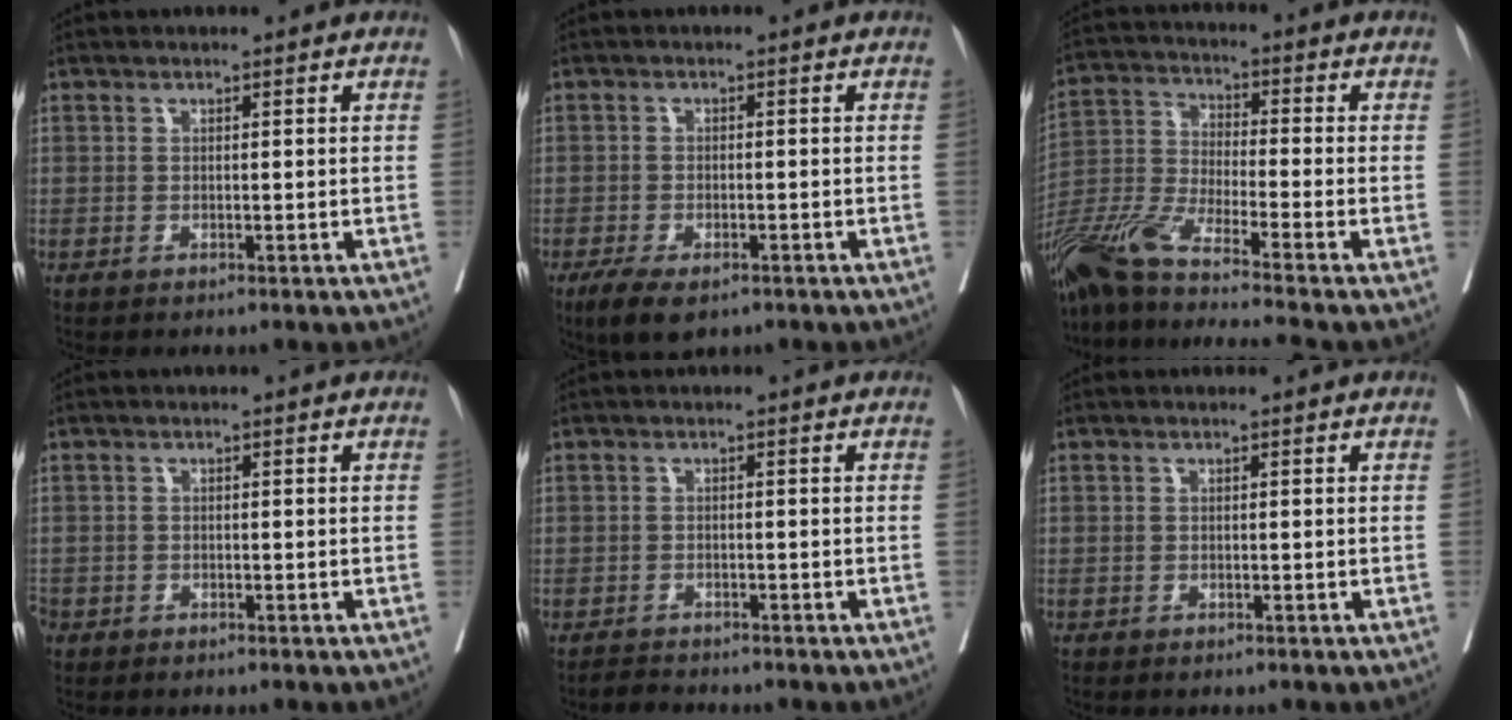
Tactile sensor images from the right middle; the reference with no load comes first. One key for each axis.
{"total": 6.2, "fx": -4.1, "fy": 2.4, "fz": 3.9, "tx": -0.067, "ty": -0.010, "tz": -0.068}
{"total": 16.2, "fx": -13.1, "fy": -1.6, "fz": 9.3, "tx": -0.201, "ty": -0.026, "tz": -0.244}
{"total": 2.5, "fx": -1.6, "fy": 1.8, "fz": 0.7, "tx": -0.022, "ty": -0.002, "tz": -0.033}
{"total": 1.9, "fx": -1.8, "fy": 0.5, "fz": 0.0, "tx": -0.006, "ty": -0.007, "tz": -0.032}
{"total": 0.6, "fx": -0.3, "fy": 0.5, "fz": -0.1, "tx": 0.003, "ty": 0.007, "tz": -0.009}